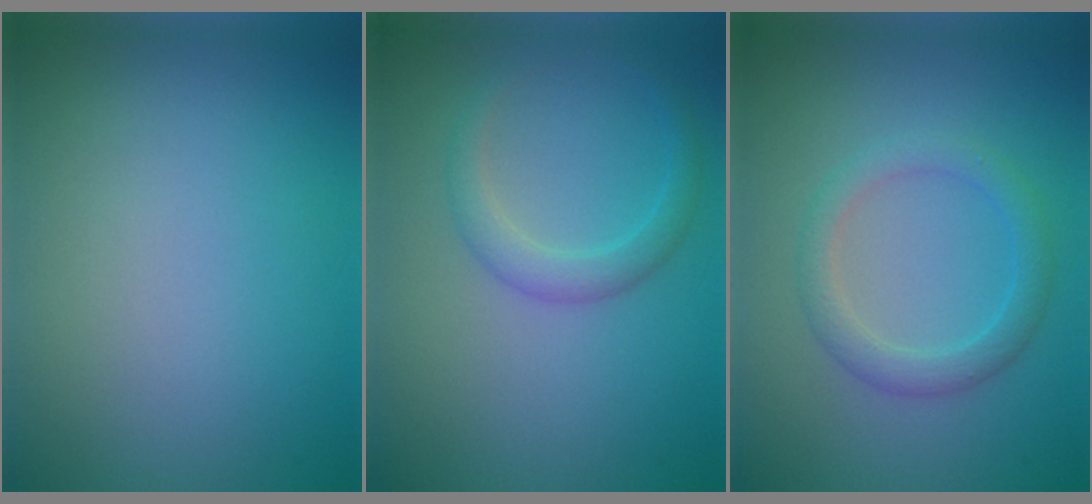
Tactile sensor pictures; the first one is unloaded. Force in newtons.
{"total": 2.2, "press": 2.2, "slide": 0.0}
{"total": 2.7, "press": 2.6, "slide": 0.1}